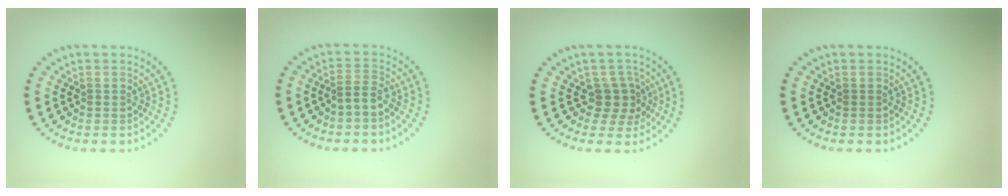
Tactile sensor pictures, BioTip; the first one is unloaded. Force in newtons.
{"total": 1.7, "press": 1.3, "slide": 1.1}
{"total": 2.5, "press": 2.0, "slide": 1.6}
{"total": 0.0}